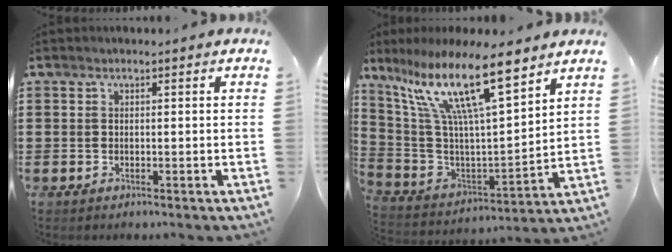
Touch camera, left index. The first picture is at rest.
{"total": 15.3, "force": [9.5, 3.2, 11.6], "torque": [-0.262, -0.047, 0.156]}